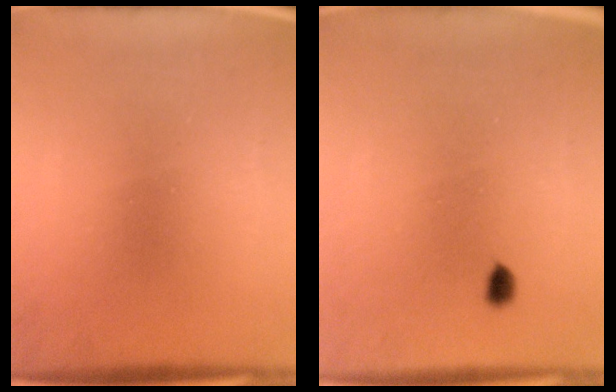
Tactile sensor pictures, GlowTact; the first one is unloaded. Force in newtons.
{"total": 1.2}